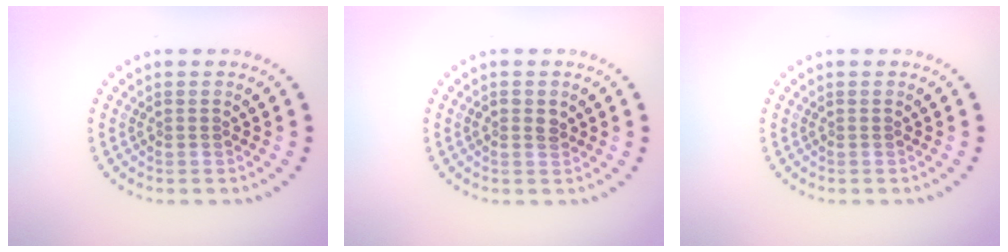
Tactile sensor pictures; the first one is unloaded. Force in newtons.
{"total": 1.2, "press": 1.2, "slide": 0.0}
{"total": 0.0}